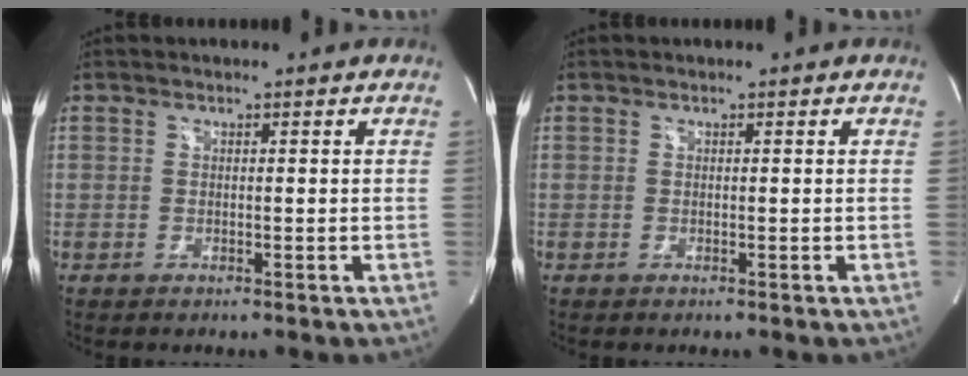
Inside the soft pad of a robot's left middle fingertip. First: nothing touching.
{"total": 0.0}